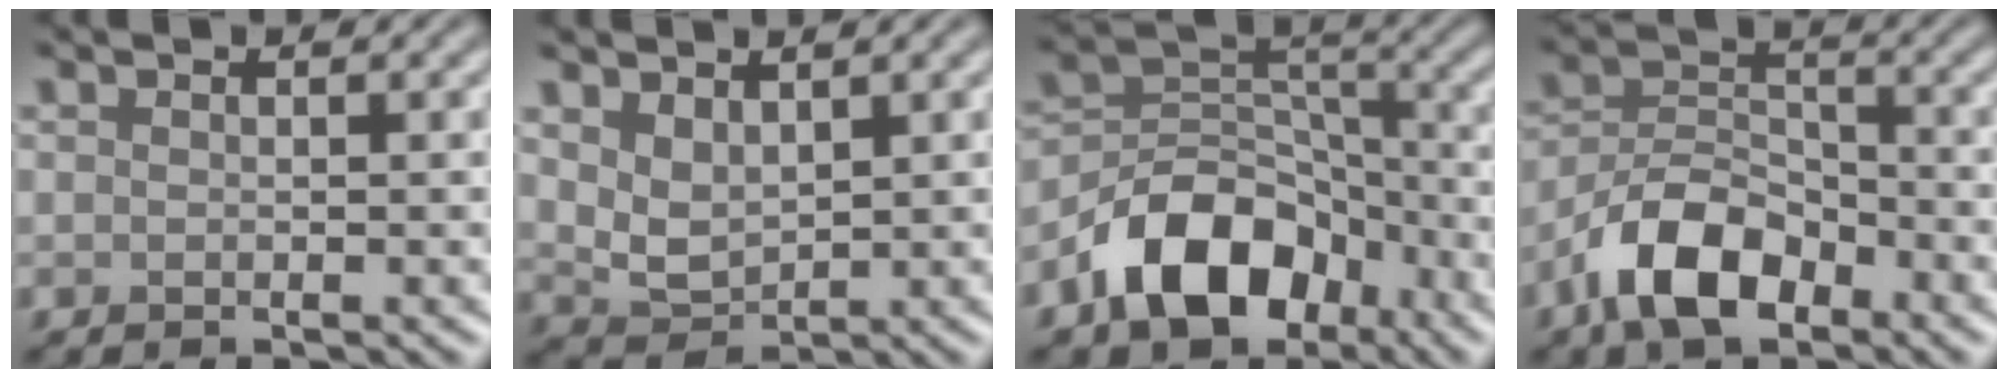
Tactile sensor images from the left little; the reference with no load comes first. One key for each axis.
{"total": 2.9, "fx": 1.4, "fy": 1.7, "fz": 1.8, "tx": -0.044, "ty": -0.005, "tz": 0.033}
{"total": 9.0, "fx": -5.1, "fy": 5.6, "fz": 4.7, "tx": -0.073, "ty": 0.002, "tz": -0.103}
{"total": 6.8, "fx": -4.2, "fy": 3.4, "fz": 4.2, "tx": -0.070, "ty": 0.004, "tz": -0.088}